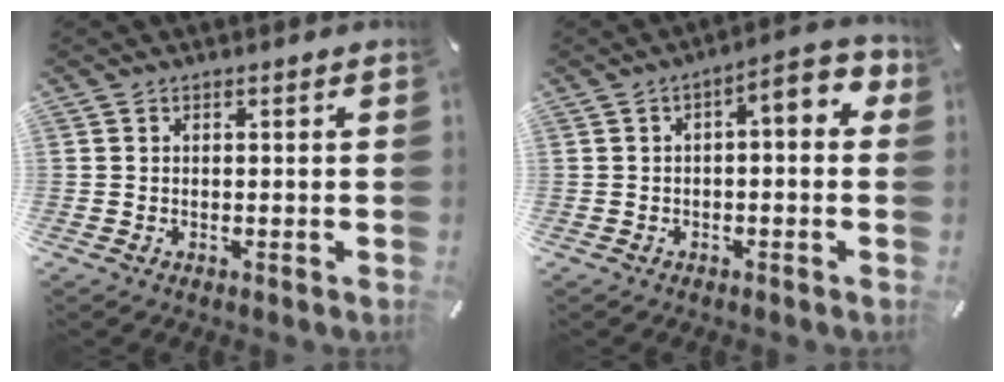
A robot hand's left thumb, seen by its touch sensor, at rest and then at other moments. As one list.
[{"total": 6.1, "force": [0.5, 2.4, 5.6], "torque": [-0.080, -0.009, 0.002]}]